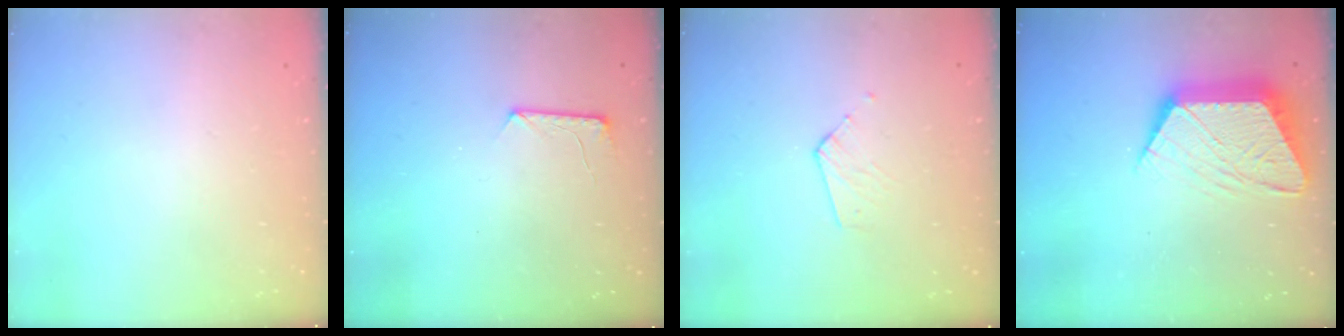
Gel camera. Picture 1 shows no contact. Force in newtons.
{"total": 7.1, "press": 7.0, "slide": 0.6}
{"total": 3.4, "press": 3.4, "slide": 0.3}
{"total": 14.6, "press": 14.6, "slide": 1.0}